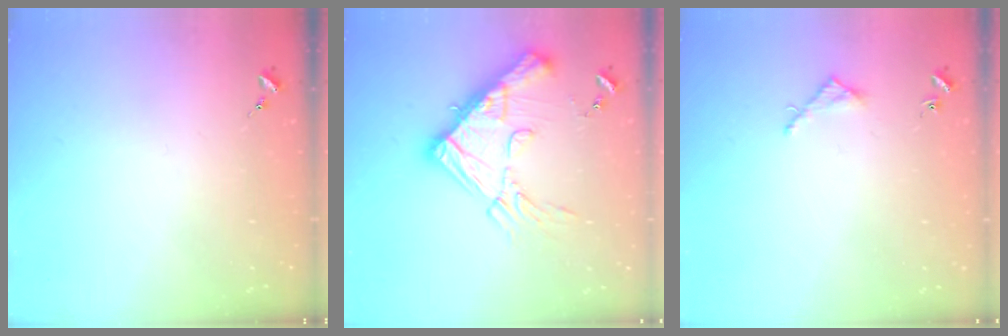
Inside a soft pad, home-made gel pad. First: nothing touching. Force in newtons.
{"total": 20.5, "press": 20.3, "slide": 2.3}
{"total": 3.3, "press": 3.3, "slide": 0.3}